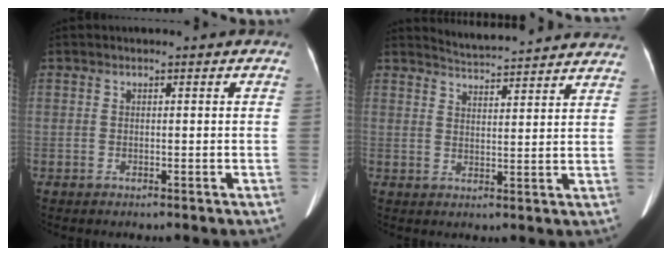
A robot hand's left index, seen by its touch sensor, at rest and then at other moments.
{"total": 13.2, "force": [12.8, 0.7, 3.0], "torque": [-0.043, -0.003, 0.156]}